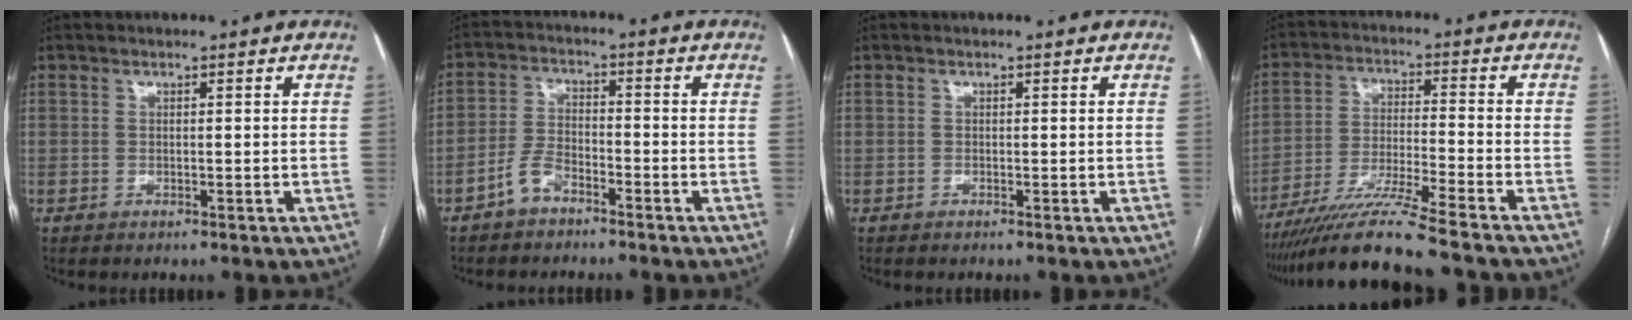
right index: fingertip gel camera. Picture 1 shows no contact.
{"total": 4.4, "force": [-3.2, 2.0, 2.2], "torque": [-0.052, 0.009, -0.062]}
{"total": 0.0}
{"total": 12.7, "force": [-10.7, -1.3, 6.7], "torque": [-0.115, -0.023, -0.186]}